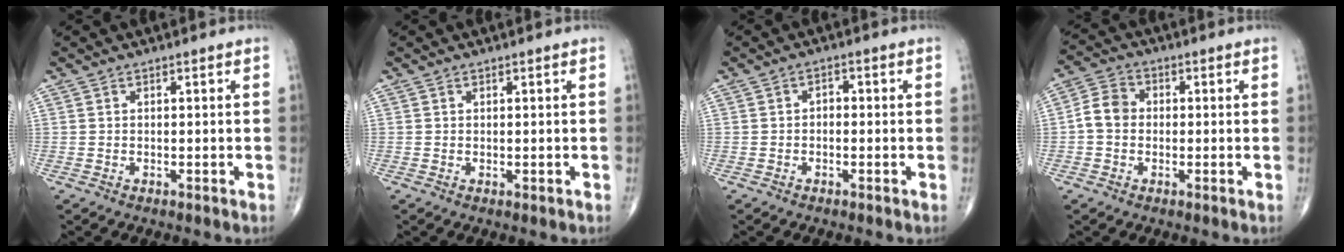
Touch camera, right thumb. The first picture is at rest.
{"total": 0.0}
{"total": 1.7, "force": [-0.3, 1.2, 1.1], "torque": [-0.010, 0.008, -0.010]}
{"total": 5.3, "force": [-0.4, 4.4, 3.0], "torque": [-0.047, 0.018, -0.018]}